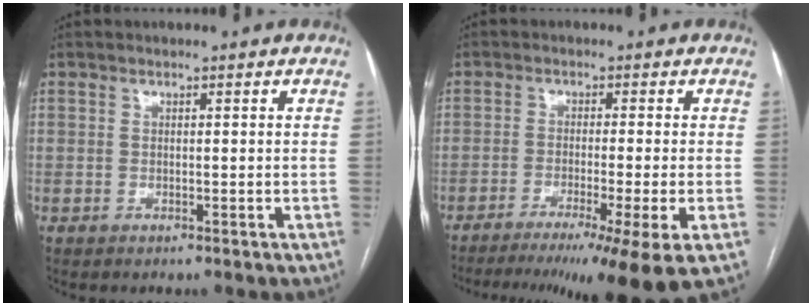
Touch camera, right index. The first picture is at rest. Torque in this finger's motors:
{"motor_torque": [1.67, -0.47, 0.78, 0.18]}